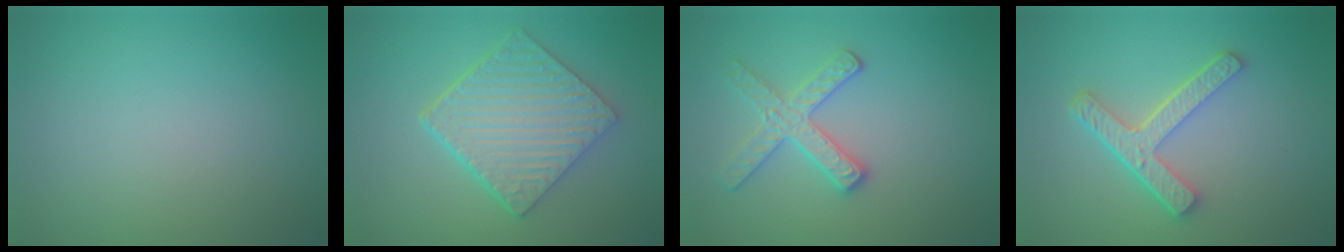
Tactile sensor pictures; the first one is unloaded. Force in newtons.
{"total": 6.1, "press": 4.6, "slide": 4.0}
{"total": 2.8, "press": 2.7, "slide": 0.6}
{"total": 4.4, "press": 3.3, "slide": 2.9}